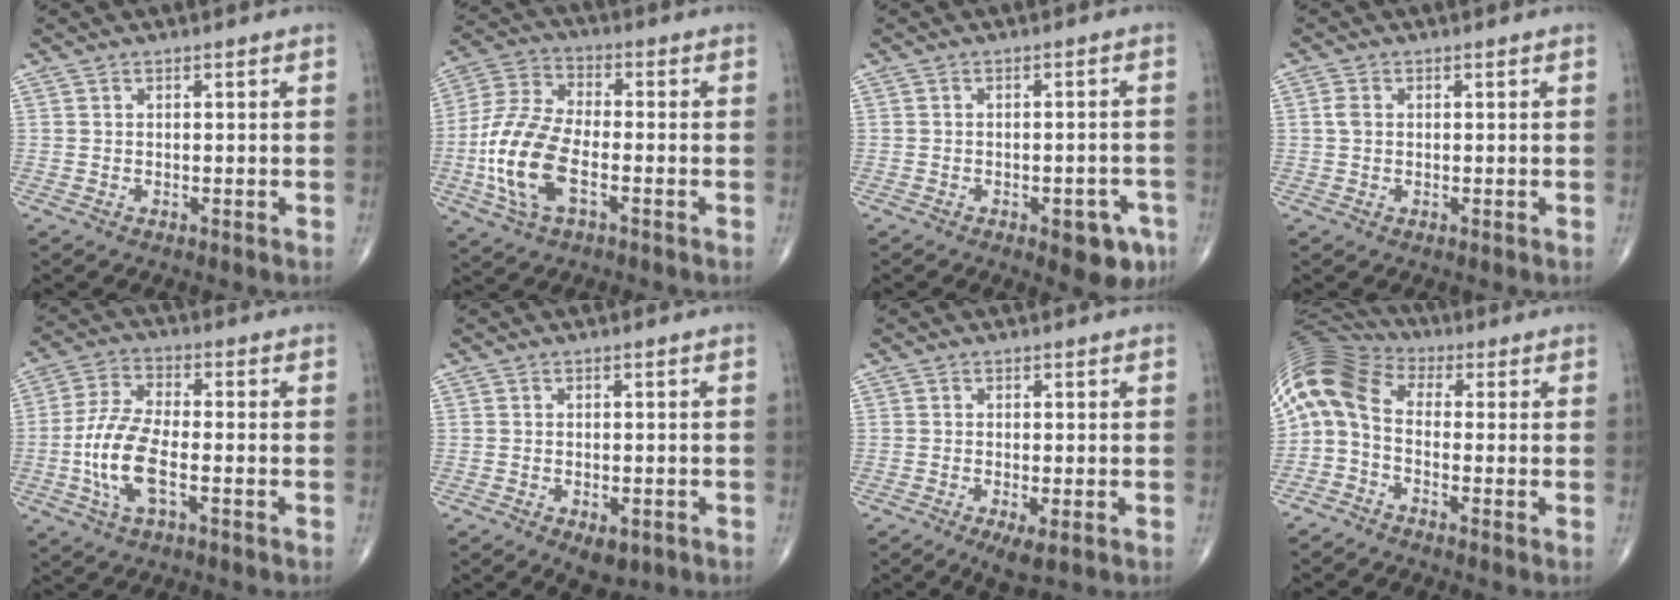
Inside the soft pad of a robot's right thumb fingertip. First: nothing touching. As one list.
[{"total": 14.6, "force": [-4.0, 7.1, 12.1], "torque": [-0.264, 0.017, -0.079]}, {"total": 6.7, "force": [-3.4, 3.0, 5.0], "torque": [-0.040, 0.017, -0.035]}, {"total": 1.8, "force": [0.1, 1.3, 1.2], "torque": [-0.025, 0.003, 0.002]}, {"total": 11.0, "force": [-2.8, 4.3, 9.8], "torque": [-0.213, 0.014, -0.057]}, {"total": 4.1, "force": [-1.9, 2.1, 2.9], "torque": [-0.038, 0.004, -0.019]}, {"total": 3.5, "force": [-1.4, 0.9, 3.1], "torque": [-0.057, -0.011, -0.026]}, {"total": 10.5, "force": [-0.9, 6.5, 8.2], "torque": [-0.168, 0.045, -0.039]}]